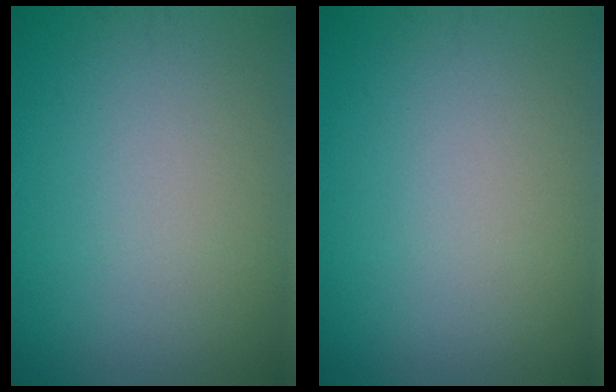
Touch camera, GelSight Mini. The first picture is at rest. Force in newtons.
{"total": 0.0}